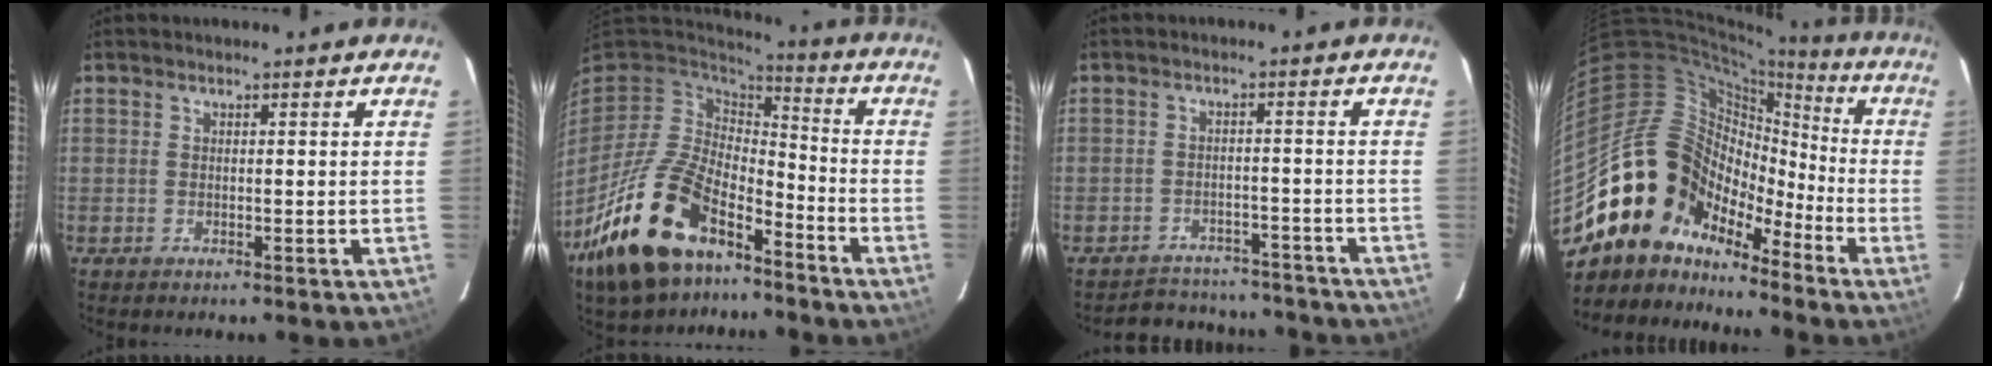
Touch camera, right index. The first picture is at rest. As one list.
[{"total": 21.8, "force": [-13.1, 11.3, 13.3], "torque": [-0.285, -0.021, -0.229]}, {"total": 11.1, "force": [-9.9, 4.4, 2.2], "torque": [-0.047, 0.012, -0.119]}, {"total": 17.1, "force": [-11.2, 11.9, 4.9], "torque": [-0.097, 0.037, -0.209]}]